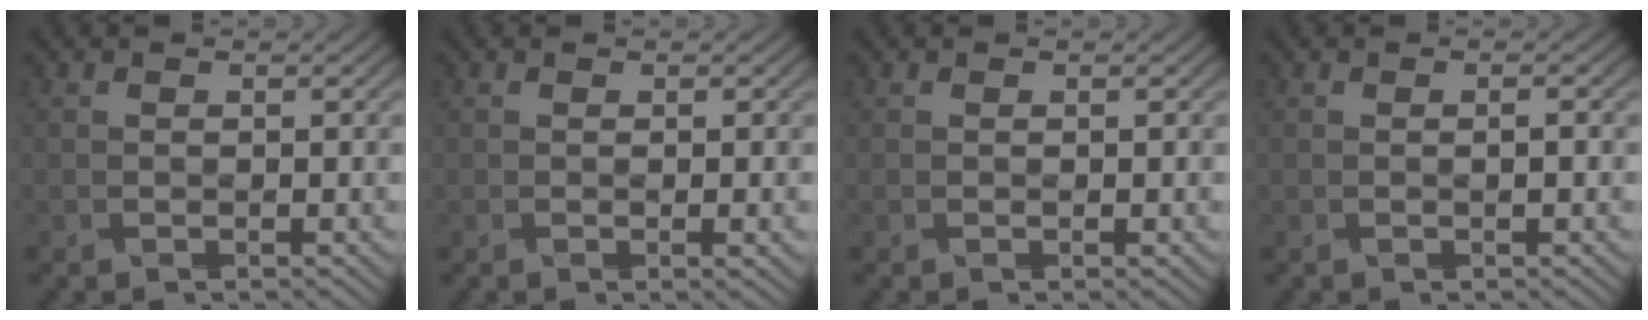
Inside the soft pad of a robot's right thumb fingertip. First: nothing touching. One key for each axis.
{"total": 1.1, "fx": -0.1, "fy": 0.2, "fz": 1.1, "tx": -0.017, "ty": -0.005, "tz": -0.002}
{"total": 0.0}
{"total": 0.7, "fx": 0.0, "fy": 0.1, "fz": 0.7, "tx": -0.010, "ty": 0.000, "tz": 0.000}